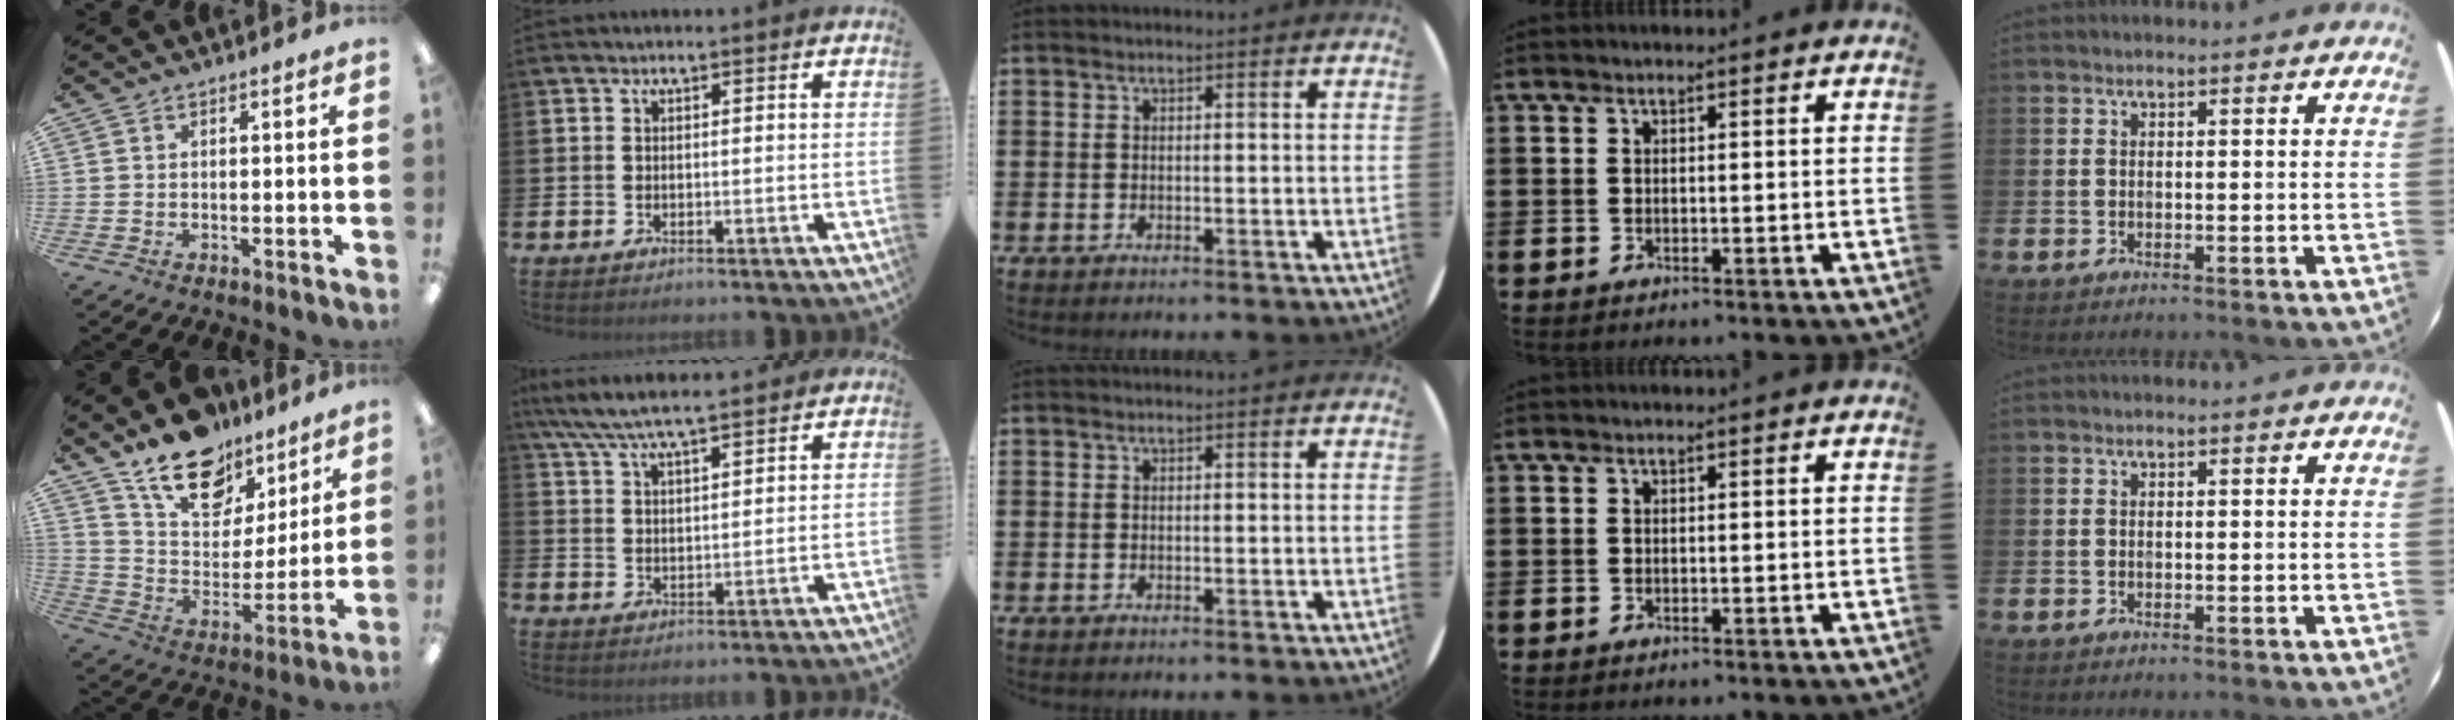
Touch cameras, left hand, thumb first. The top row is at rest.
{"thumb": {"total": 17.1, "force": [13.2, 8.7, 6.6], "torque": [-0.120, -0.087, 0.239]}, "index": {"total": 6.9, "force": [6.3, 0.9, 2.7], "torque": [-0.077, -0.022, 0.114]}}